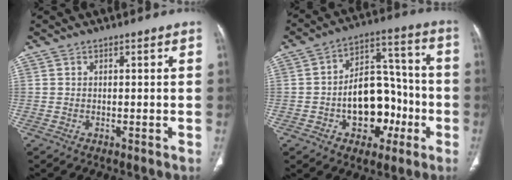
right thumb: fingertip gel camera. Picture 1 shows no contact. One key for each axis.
{"total": 15.6, "fx": -4.3, "fy": 10.5, "fz": 10.7, "tx": -0.110, "ty": 0.055, "tz": -0.061}